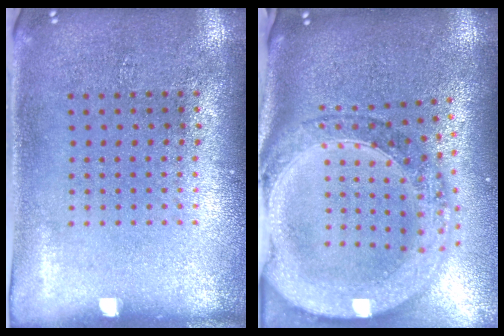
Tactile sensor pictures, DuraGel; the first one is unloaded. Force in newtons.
{"total": 3.0, "press": 2.4, "slide": 1.7}